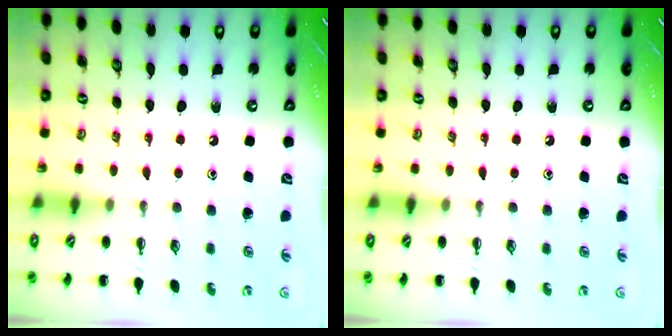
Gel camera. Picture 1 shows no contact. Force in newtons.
{"total": 0.0}